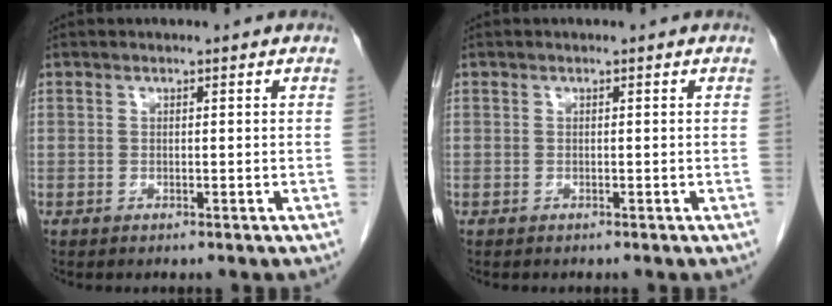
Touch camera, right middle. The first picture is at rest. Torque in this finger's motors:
{"motor_torque": [0.01, -0.01, 0.00, 0.00]}